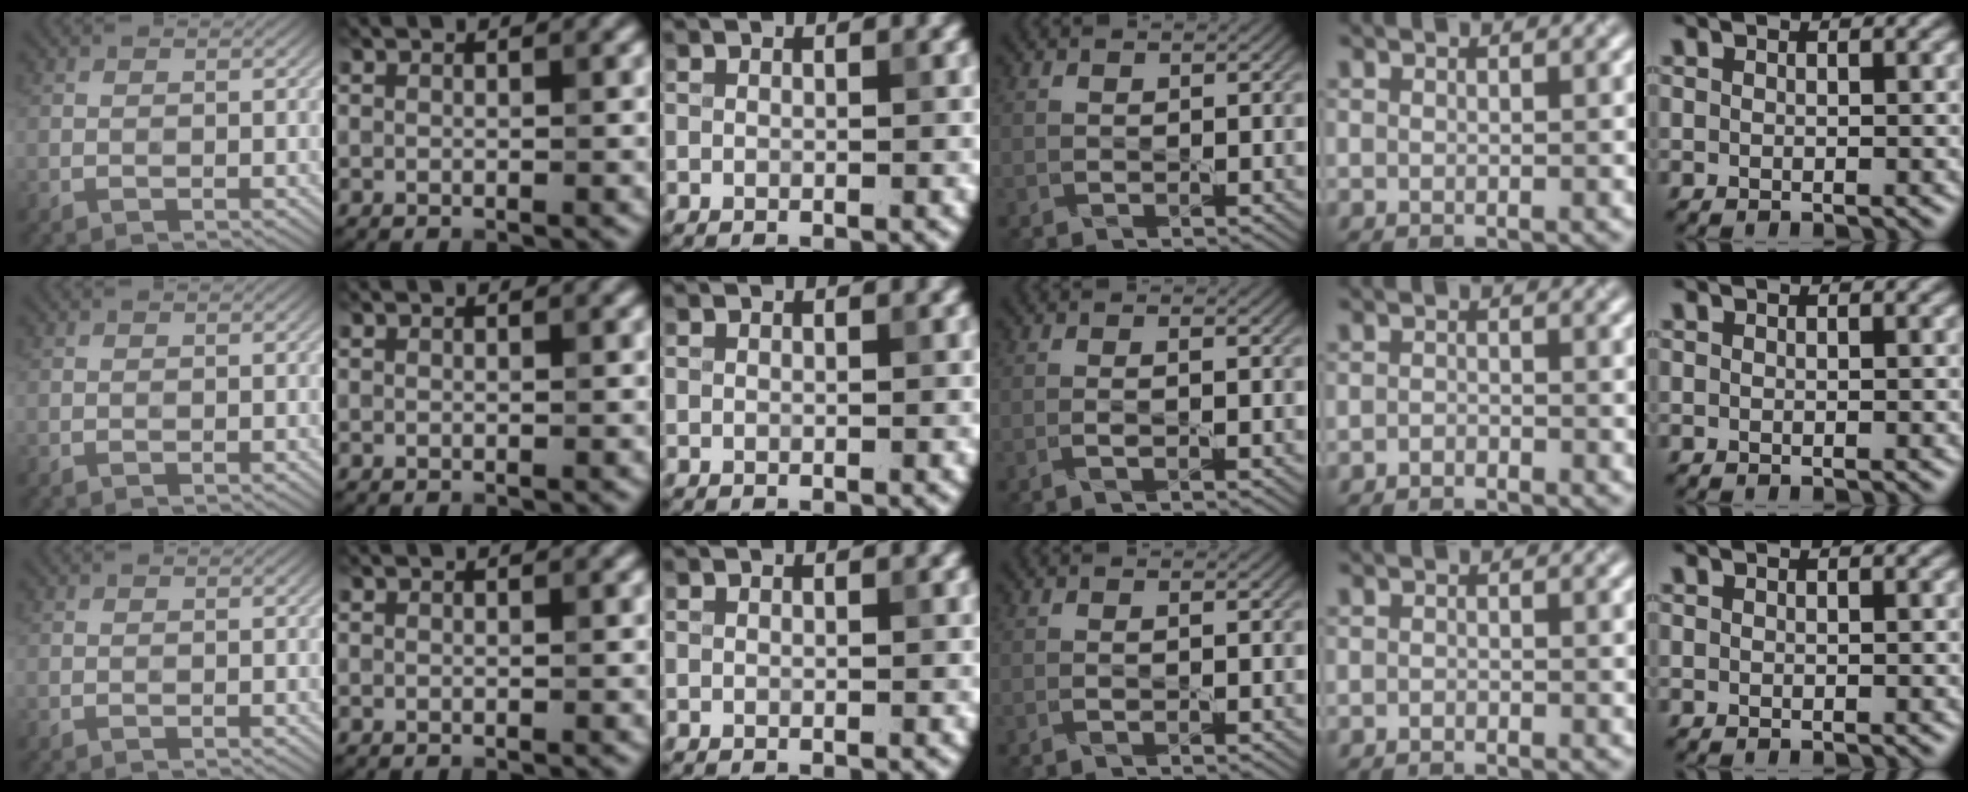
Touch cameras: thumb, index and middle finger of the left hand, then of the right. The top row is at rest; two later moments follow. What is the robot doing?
{"motion": "squeeze", "object": "foam earplug"}